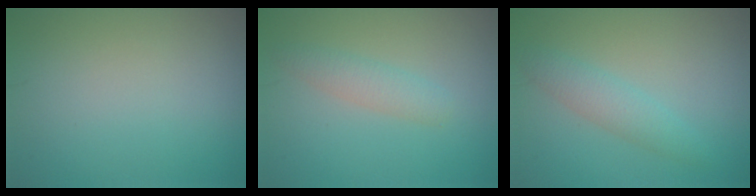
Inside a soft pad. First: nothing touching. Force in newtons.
{"total": 1.9, "press": 1.9, "slide": 0.1}
{"total": 2.4, "press": 2.4, "slide": 0.1}